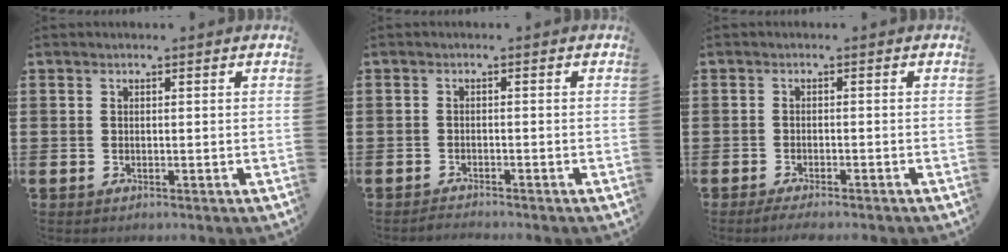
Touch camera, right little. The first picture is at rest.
{"total": 1.1, "force": [-1.1, -0.1, 0.0], "torque": [-0.003, 0.000, -0.021]}
{"total": 1.3, "force": [-1.1, 0.0, 0.6], "torque": [-0.010, 0.000, -0.022]}